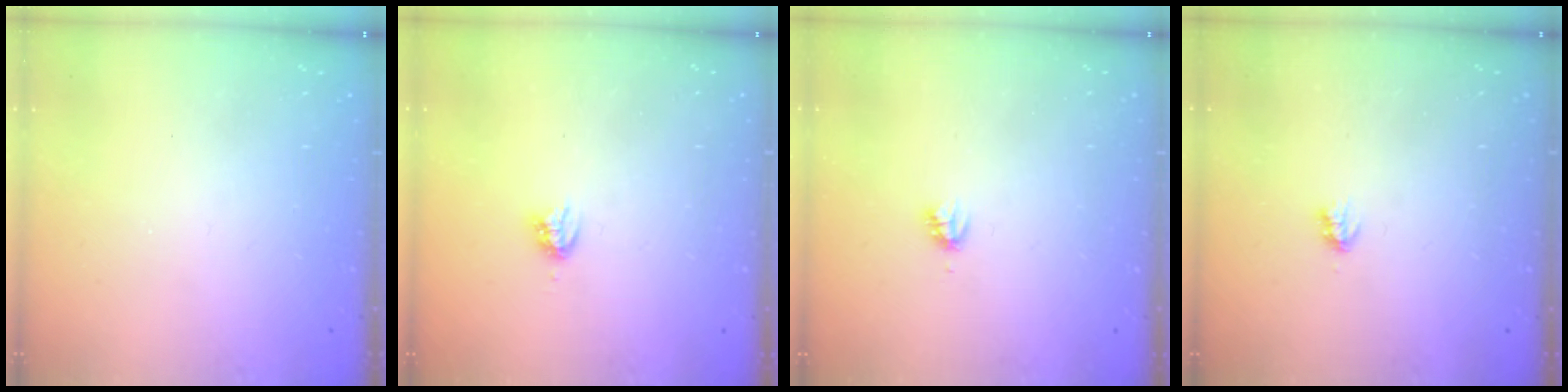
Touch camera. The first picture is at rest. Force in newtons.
{"total": 4.0, "press": 4.0, "slide": 0.4}
{"total": 2.2, "press": 2.2, "slide": 0.3}
{"total": 1.7, "press": 1.7, "slide": 0.3}